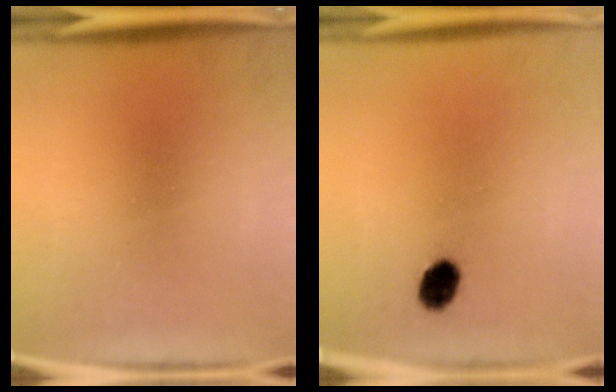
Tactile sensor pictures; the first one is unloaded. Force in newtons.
{"total": 4.4}